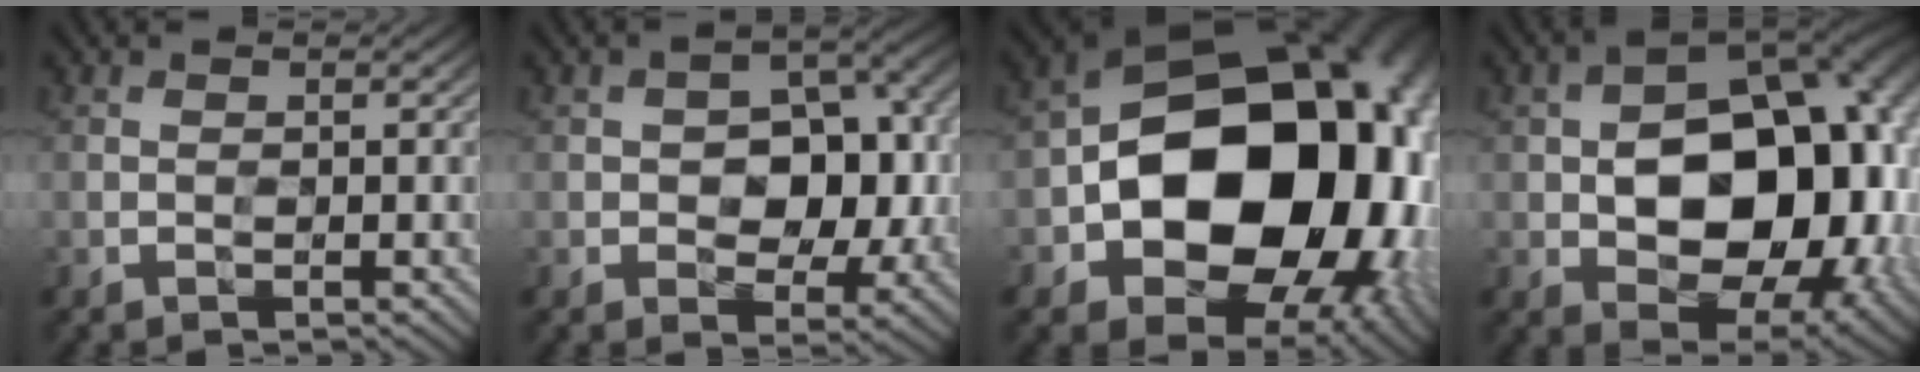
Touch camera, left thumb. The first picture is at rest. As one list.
[{"total": 9.0, "force": [-0.5, 6.4, 6.3], "torque": [-0.078, 0.005, -0.007]}, {"total": 19.7, "force": [-1.3, 15.2, 12.5], "torque": [-0.199, -0.039, 0.005]}, {"total": 18.3, "force": [-1.0, 12.5, 13.4], "torque": [-0.177, -0.019, 0.007]}]